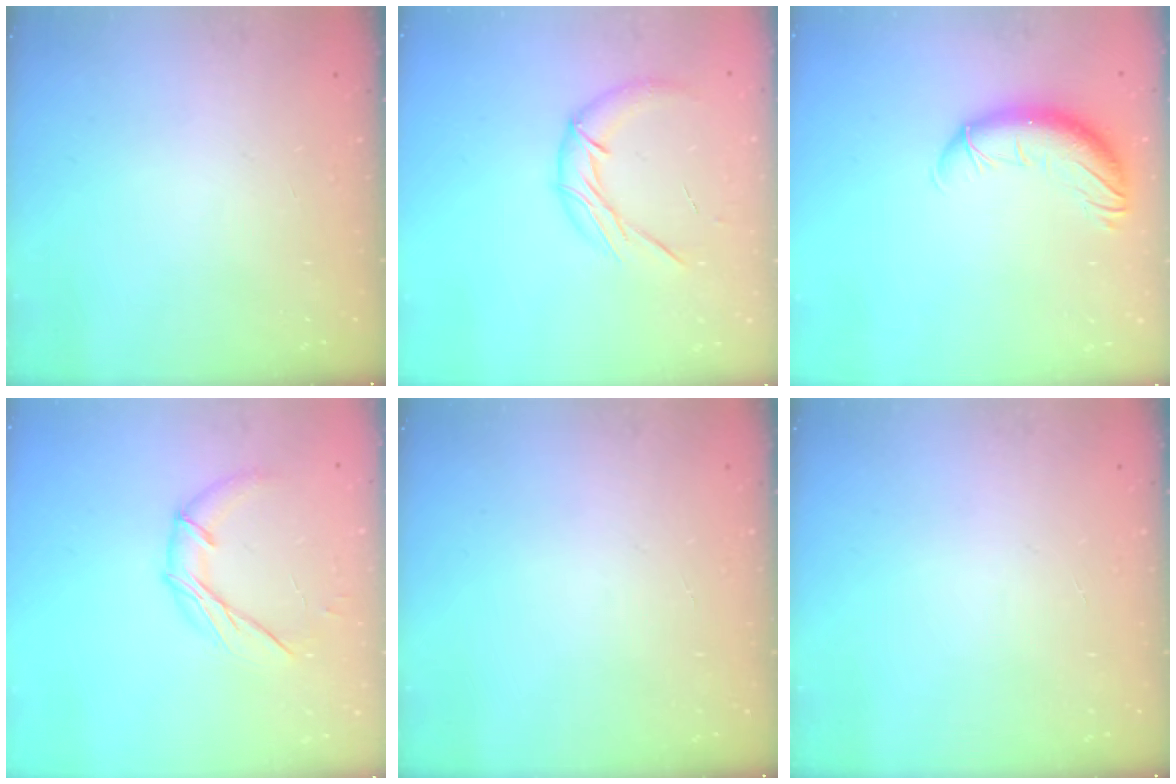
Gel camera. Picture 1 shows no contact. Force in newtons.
{"total": 10.6, "press": 10.6, "slide": 0.1}
{"total": 11.0, "press": 10.8, "slide": 1.9}
{"total": 9.1, "press": 9.1, "slide": 0.4}
{"total": 0.0}
{"total": 0.0}